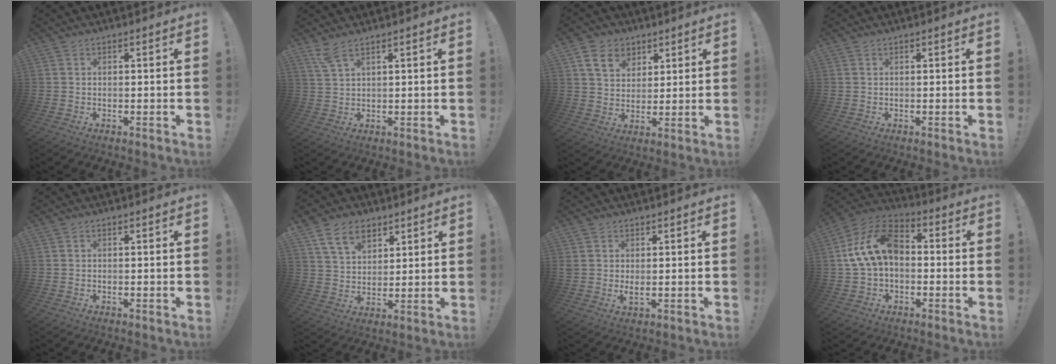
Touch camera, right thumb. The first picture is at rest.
{"total": 4.1, "force": [3.0, 0.6, 2.7], "torque": [-0.054, -0.012, 0.053]}
{"total": 10.1, "force": [5.4, 7.4, 4.1], "torque": [-0.064, -0.019, 0.106]}
{"total": 0.0}
{"total": 0.0}
{"total": 11.2, "force": [6.7, 7.3, 5.3], "torque": [-0.095, -0.023, 0.130]}
{"total": 2.5, "force": [1.0, 1.0, 2.1], "torque": [-0.028, -0.006, 0.017]}
{"total": 15.7, "force": [1.6, 10.6, 11.5], "torque": [-0.212, 0.021, 0.033]}